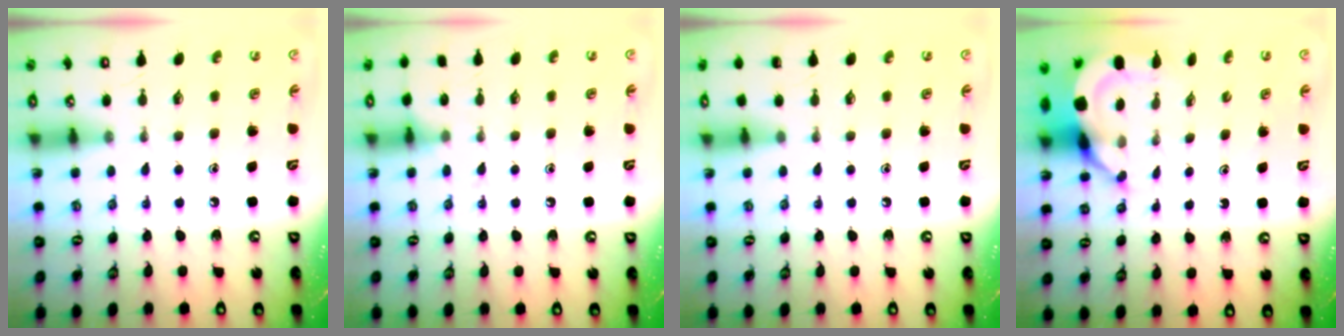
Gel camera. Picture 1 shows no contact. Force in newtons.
{"total": 5.2, "press": 5.1, "slide": 0.7}
{"total": 0.0}
{"total": 6.0, "press": 6.0, "slide": 0.5}